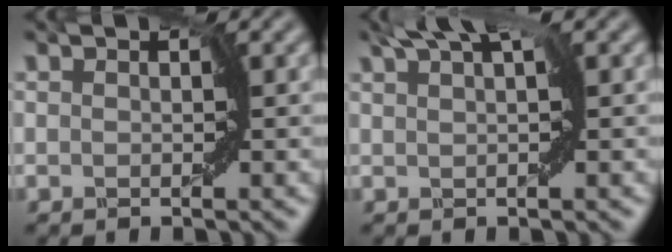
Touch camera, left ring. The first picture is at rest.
{"total": 2.4, "force": [1.5, 0.1, 1.8], "torque": [-0.033, 0.006, 0.022]}